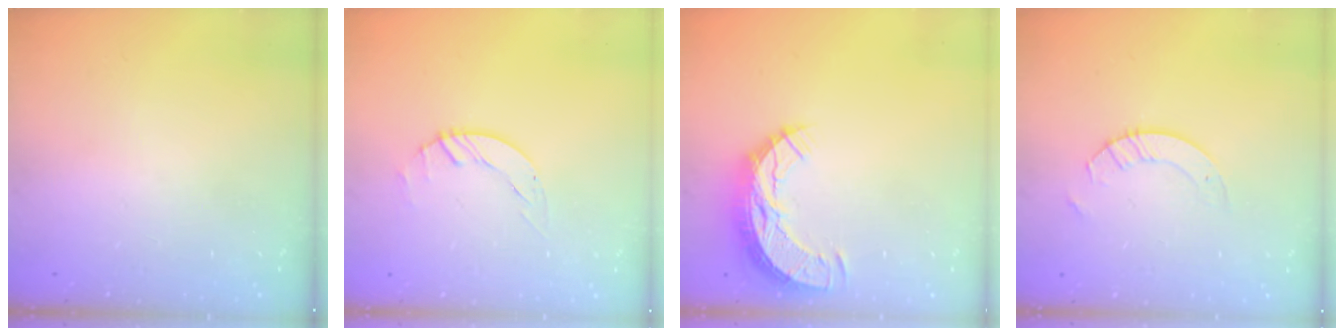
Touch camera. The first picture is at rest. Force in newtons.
{"total": 1.6, "press": 1.6, "slide": 0.3}
{"total": 10.6, "press": 10.5, "slide": 0.8}
{"total": 4.0, "press": 4.0, "slide": 0.4}